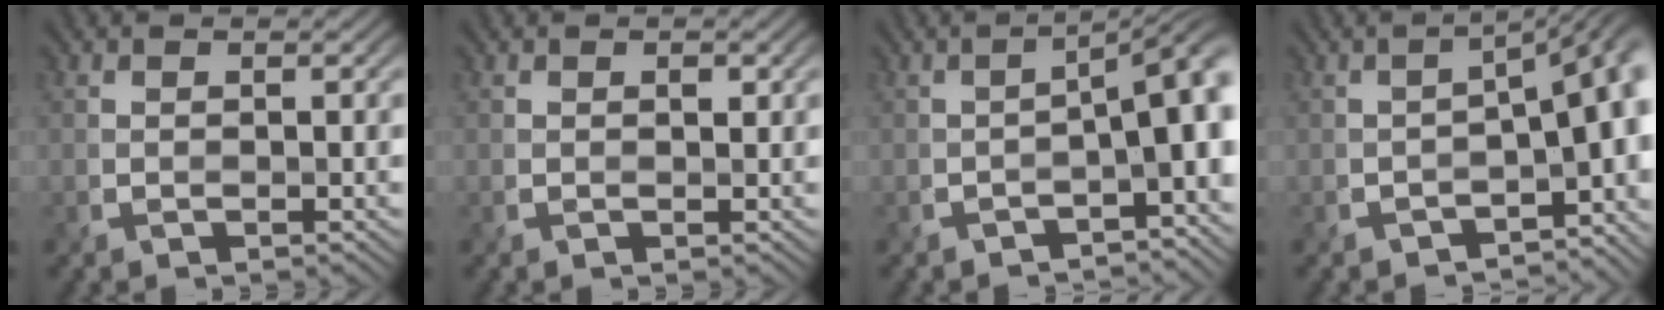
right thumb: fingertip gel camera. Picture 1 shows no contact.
{"total": 0.9, "force": [0.2, 0.5, 0.7], "torque": [-0.008, 0.000, 0.003]}
{"total": 6.5, "force": [-2.5, 1.6, 5.8], "torque": [-0.070, 0.005, -0.040]}
{"total": 9.8, "force": [-4.0, 4.0, 8.0], "torque": [-0.092, -0.026, -0.049]}